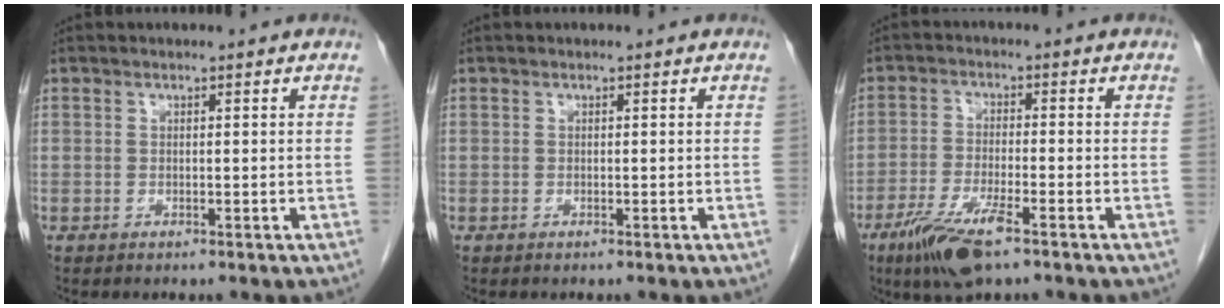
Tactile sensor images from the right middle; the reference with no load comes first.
{"total": 0.0}
{"total": 8.5, "force": [-5.2, 1.2, 6.6], "torque": [-0.133, -0.019, -0.094]}